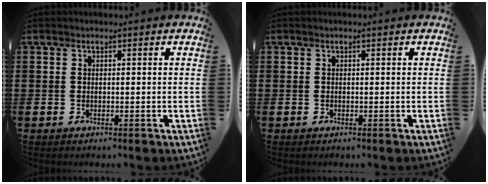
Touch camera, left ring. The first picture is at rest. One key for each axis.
{"total": 0.0}